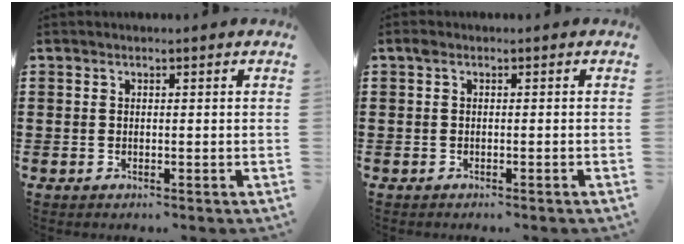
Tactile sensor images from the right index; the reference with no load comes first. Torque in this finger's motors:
{"motor_torque": [-0.05, -0.10, 0.19, 0.01]}